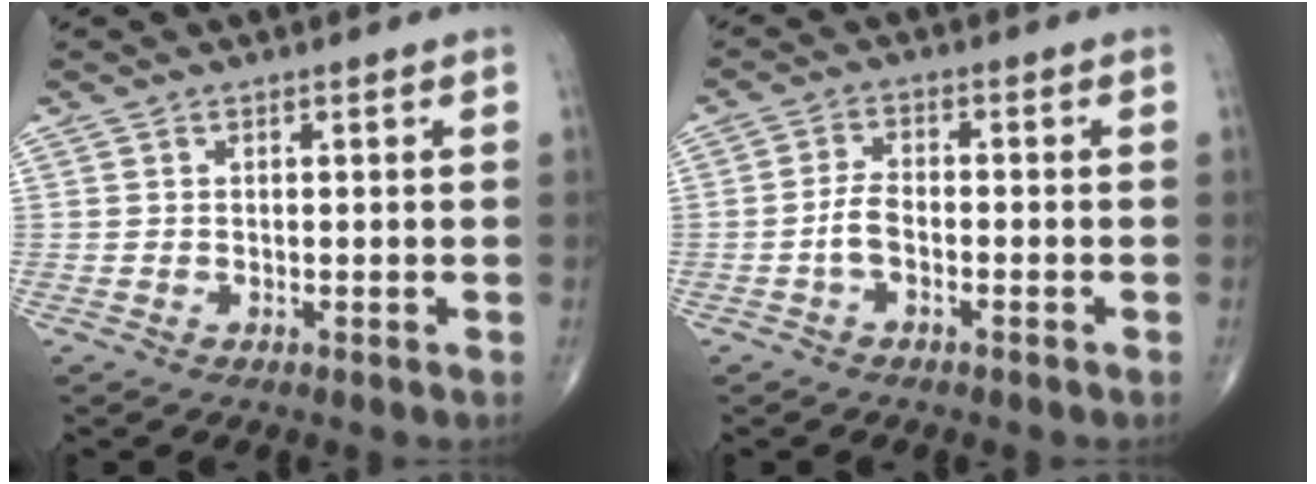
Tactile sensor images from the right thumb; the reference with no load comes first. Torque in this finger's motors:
{"motor_torque": [0.23, -0.13, 0.45, -0.09, 0.12]}